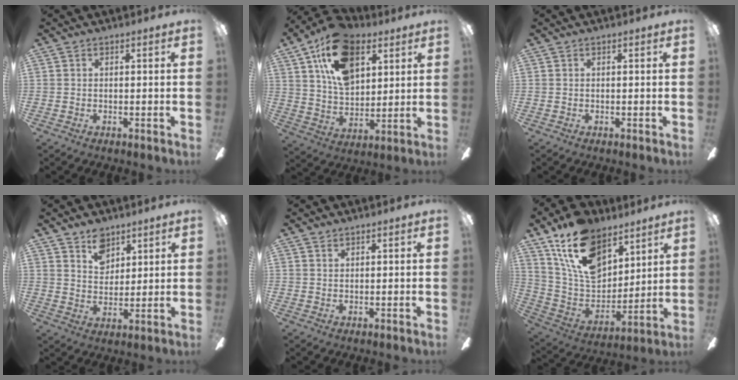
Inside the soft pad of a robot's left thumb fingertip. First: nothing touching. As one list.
[{"total": 17.4, "force": [9.3, 10.3, 10.5], "torque": [-0.181, -0.018, 0.170]}, {"total": 0.0}, {"total": 7.4, "force": [5.3, 4.7, 2.1], "torque": [-0.021, -0.022, 0.095]}, {"total": 1.0, "force": [0.9, 0.4, 0.2], "torque": [-0.005, 0.002, 0.017]}, {"total": 19.1, "force": [11.9, 10.9, 10.2], "torque": [-0.198, -0.043, 0.224]}]